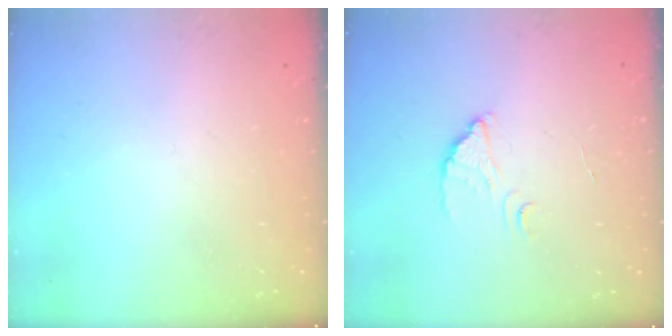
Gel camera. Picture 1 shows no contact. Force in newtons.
{"total": 2.2, "press": 2.2, "slide": 0.1}